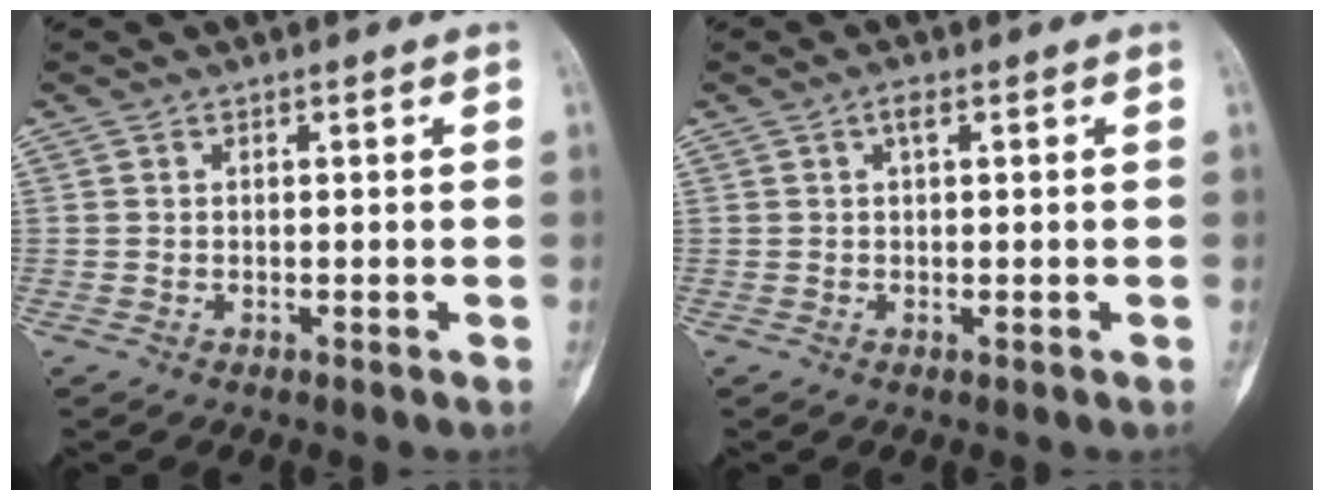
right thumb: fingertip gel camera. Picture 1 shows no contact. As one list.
[{"total": 2.0, "force": [0.6, 0.7, 1.8], "torque": [-0.032, 0.003, 0.008]}]